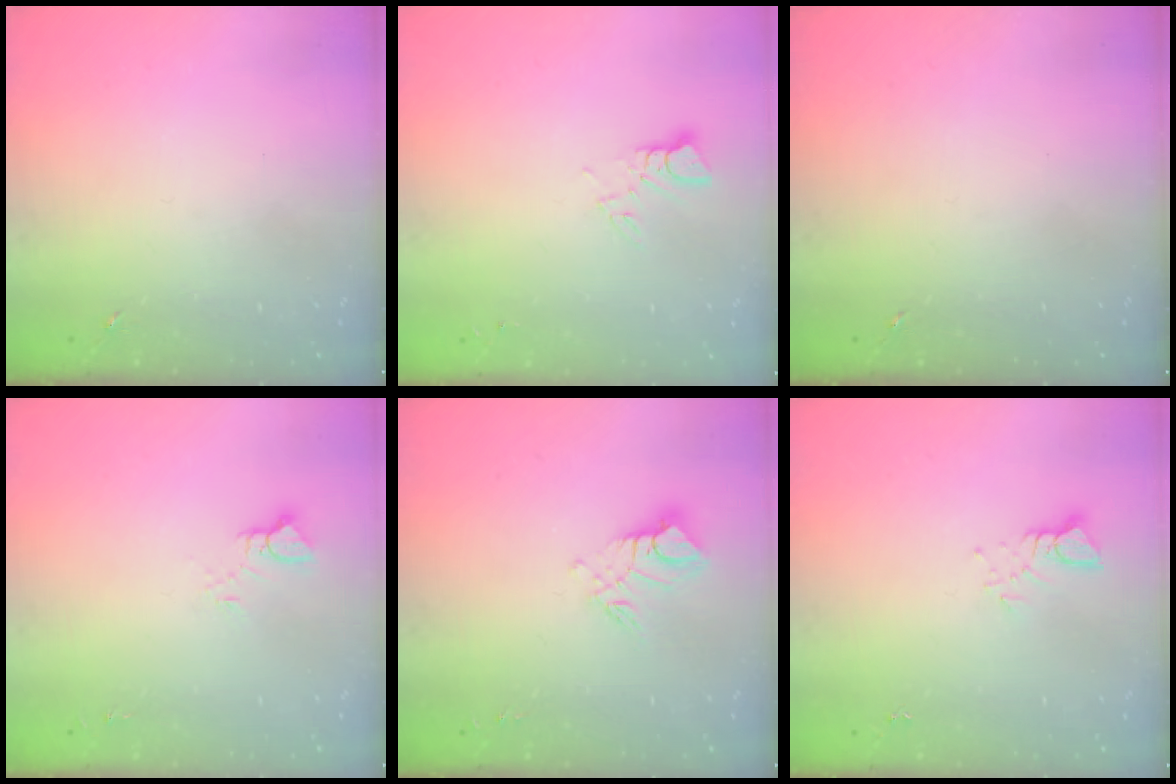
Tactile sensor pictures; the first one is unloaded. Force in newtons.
{"total": 3.2, "press": 3.2, "slide": 0.3}
{"total": 0.0}
{"total": 5.3, "press": 5.3, "slide": 0.5}
{"total": 10.0, "press": 9.9, "slide": 1.0}
{"total": 3.9, "press": 3.8, "slide": 0.3}